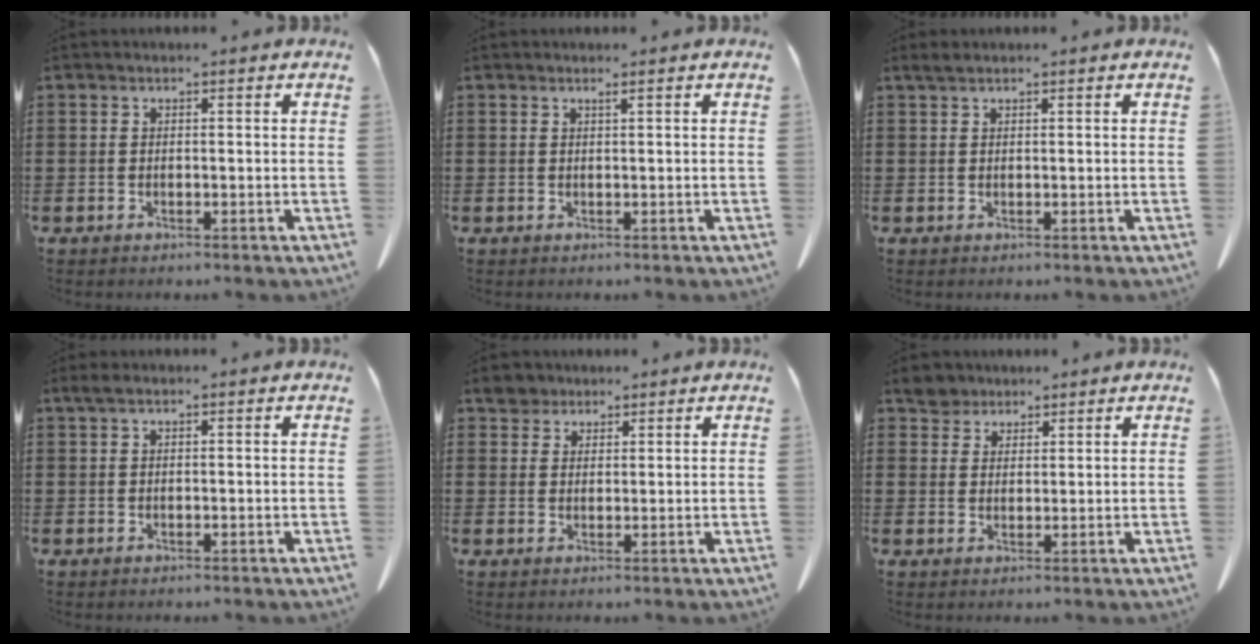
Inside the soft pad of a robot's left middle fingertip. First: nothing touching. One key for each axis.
{"total": 0.6, "fx": 0.5, "fy": -0.1, "fz": 0.4, "tx": -0.008, "ty": -0.002, "tz": 0.009}
{"total": 1.1, "fx": 0.8, "fy": 0.2, "fz": 0.7, "tx": -0.016, "ty": 0.001, "tz": 0.015}
{"total": 1.0, "fx": 0.4, "fy": 0.3, "fz": 0.8, "tx": -0.018, "ty": 0.003, "tz": 0.006}
{"total": 3.1, "fx": 2.6, "fy": 1.6, "fz": 0.6, "tx": -0.015, "ty": 0.005, "tz": 0.048}
{"total": 3.5, "fx": 3.1, "fy": 1.6, "fz": 0.5, "tx": -0.015, "ty": 0.000, "tz": 0.059}